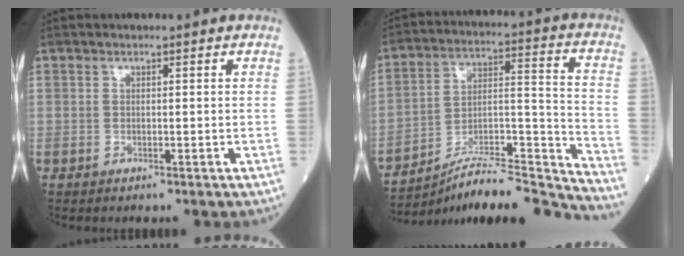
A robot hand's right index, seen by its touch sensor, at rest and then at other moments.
{"total": 19.6, "force": [-18.8, -0.7, 5.5], "torque": [-0.084, 0.031, -0.299]}